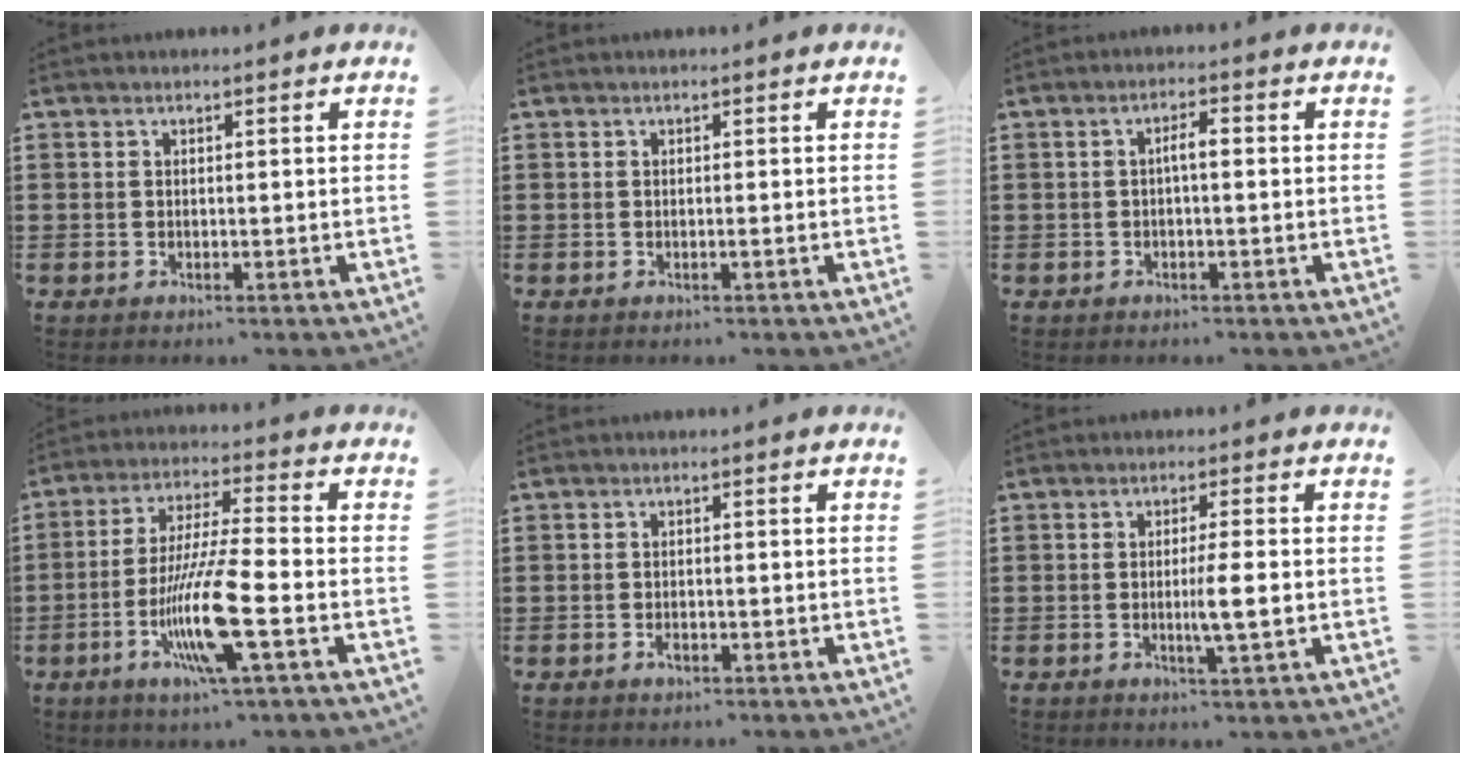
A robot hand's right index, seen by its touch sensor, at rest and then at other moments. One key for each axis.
{"total": 0.5, "fx": -0.2, "fy": -0.1, "fz": 0.4, "tx": -0.008, "ty": -0.003, "tz": -0.004}
{"total": 2.2, "fx": -0.2, "fy": 0.5, "fz": 2.1, "tx": -0.040, "ty": 0.005, "tz": -0.007}
{"total": 12.7, "fx": -4.7, "fy": 1.3, "fz": 11.7, "tx": -0.238, "ty": -0.010, "tz": -0.091}
{"total": 1.2, "fx": -0.6, "fy": 0.6, "fz": 0.8, "tx": -0.017, "ty": -0.002, "tz": -0.010}
{"total": 4.4, "fx": -0.6, "fy": 0.0, "fz": 4.4, "tx": -0.075, "ty": -0.006, "tz": -0.013}